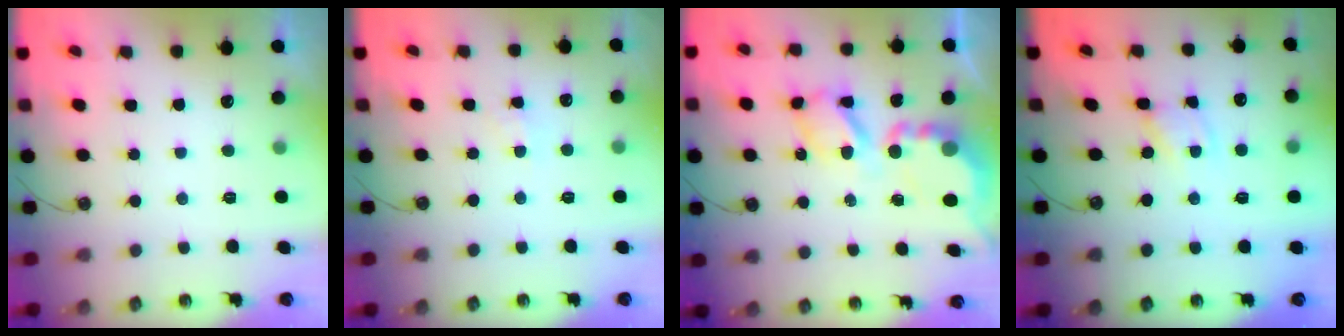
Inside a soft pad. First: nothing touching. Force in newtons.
{"total": 2.1, "press": 2.1, "slide": 0.3}
{"total": 9.5, "press": 9.5, "slide": 0.6}
{"total": 2.5, "press": 2.5, "slide": 0.1}